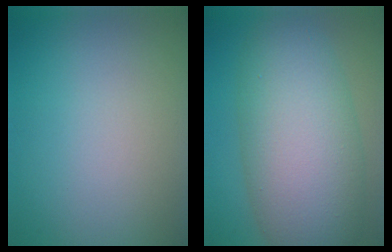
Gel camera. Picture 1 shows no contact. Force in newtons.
{"total": 10.8, "press": 10.8, "slide": 0.4}